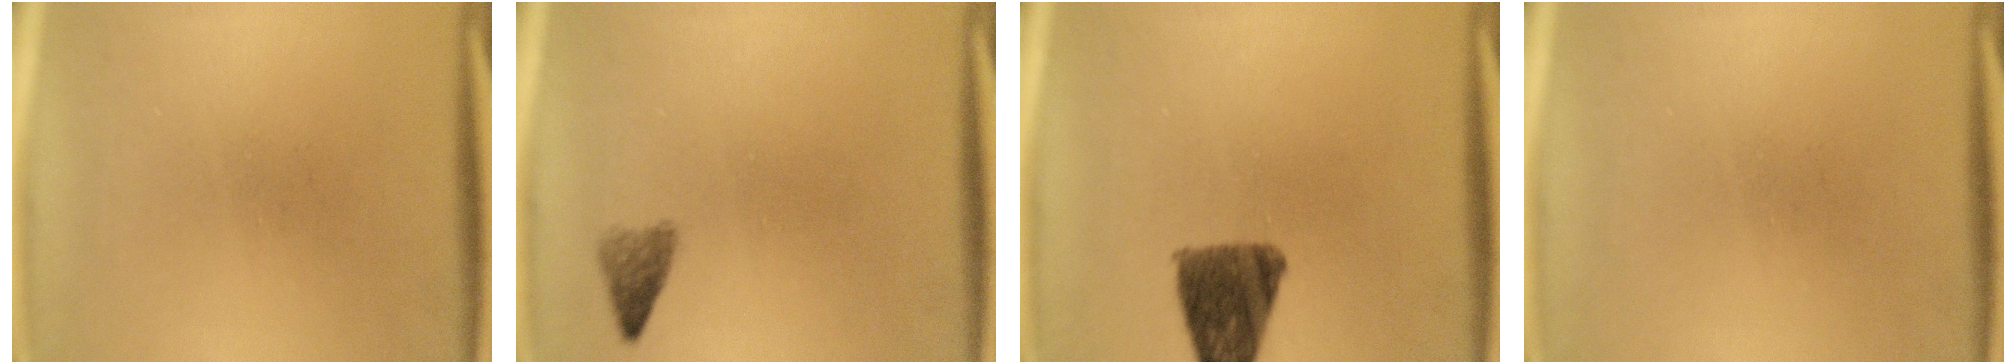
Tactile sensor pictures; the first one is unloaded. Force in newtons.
{"total": 1.9}
{"total": 10.1}
{"total": 0.0}